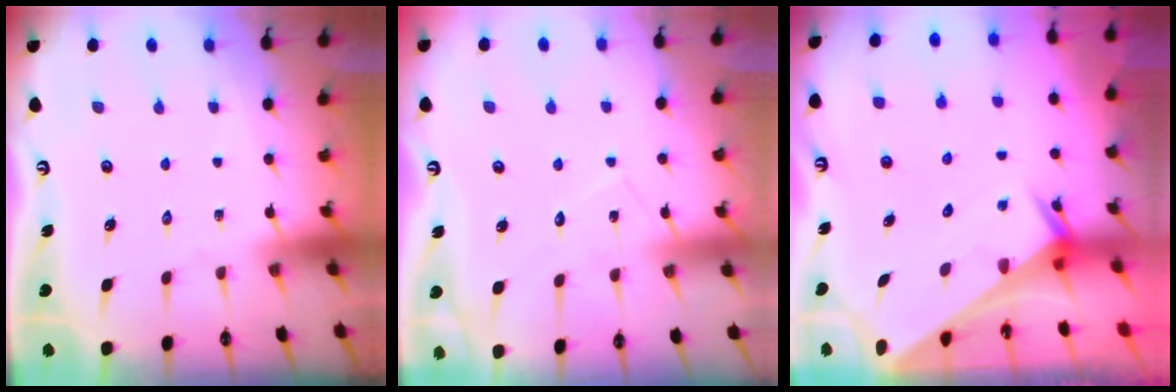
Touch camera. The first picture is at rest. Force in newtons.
{"total": 7.1, "press": 7.1, "slide": 0.5}
{"total": 2.6, "press": 2.6, "slide": 0.2}